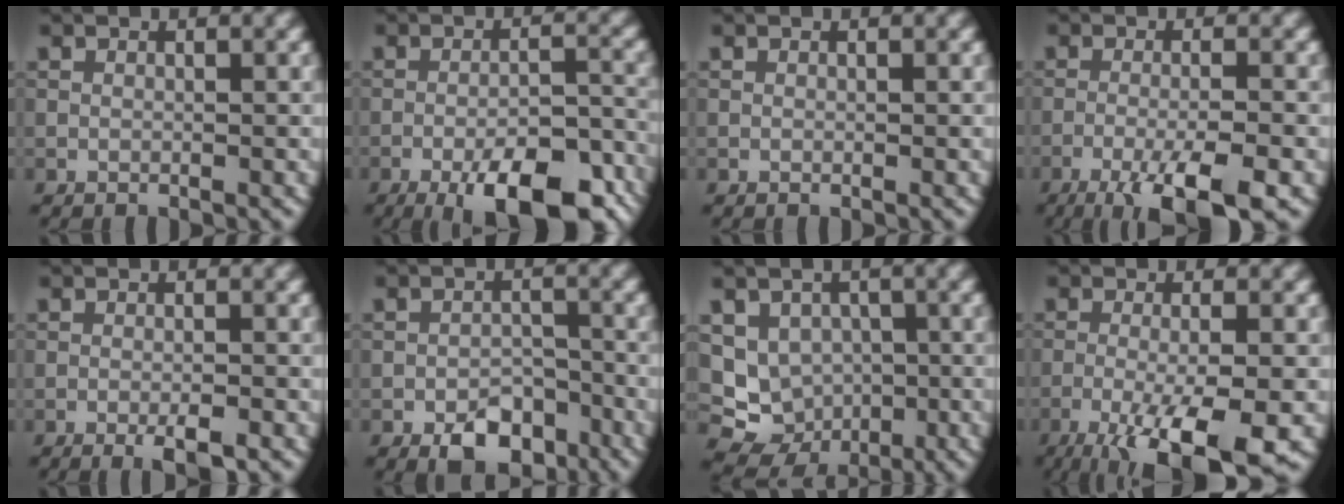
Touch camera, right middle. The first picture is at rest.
{"total": 11.0, "force": [-6.9, 3.5, 7.8], "torque": [-0.118, -0.011, -0.097]}
{"total": 0.0}
{"total": 7.5, "force": [-4.4, 1.6, 5.9], "torque": [-0.091, -0.005, -0.075]}
{"total": 2.3, "force": [-1.3, 0.3, 1.9], "torque": [-0.030, -0.002, -0.022]}
{"total": 4.6, "force": [-2.9, 2.5, 2.5], "torque": [-0.029, -0.003, -0.047]}
{"total": 5.2, "force": [-0.5, 4.7, 2.3], "torque": [-0.030, -0.018, -0.006]}
{"total": 9.8, "force": [-5.0, 2.5, 8.1], "torque": [-0.134, -0.014, -0.083]}